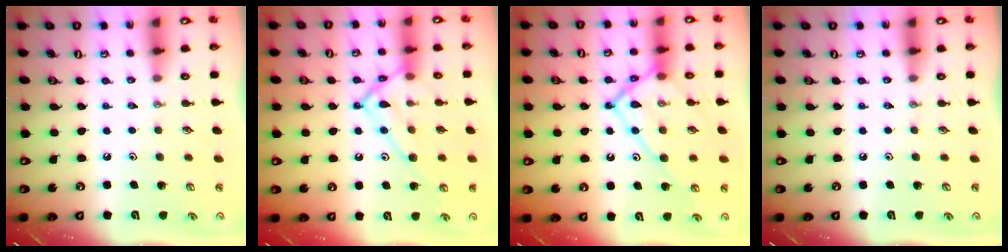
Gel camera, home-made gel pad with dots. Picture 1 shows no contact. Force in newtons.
{"total": 15.1, "press": 15.0, "slide": 1.4}
{"total": 16.0, "press": 15.9, "slide": 1.4}
{"total": 0.0}